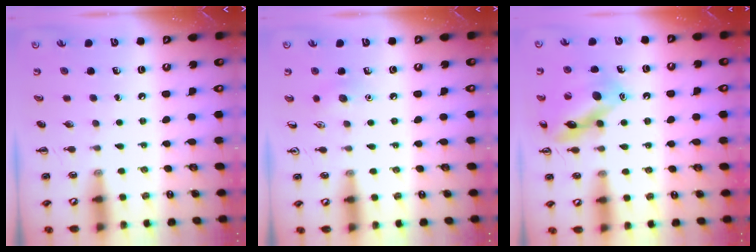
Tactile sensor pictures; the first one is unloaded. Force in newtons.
{"total": 6.3, "press": 6.0, "slide": 1.8}
{"total": 13.2, "press": 13.1, "slide": 1.6}